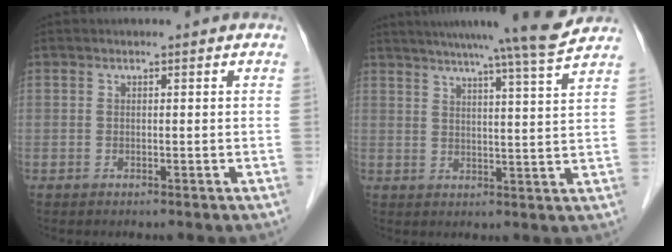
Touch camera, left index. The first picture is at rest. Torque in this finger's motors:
{"motor_torque": [1.04, -1.10, 0.49, 0.11]}